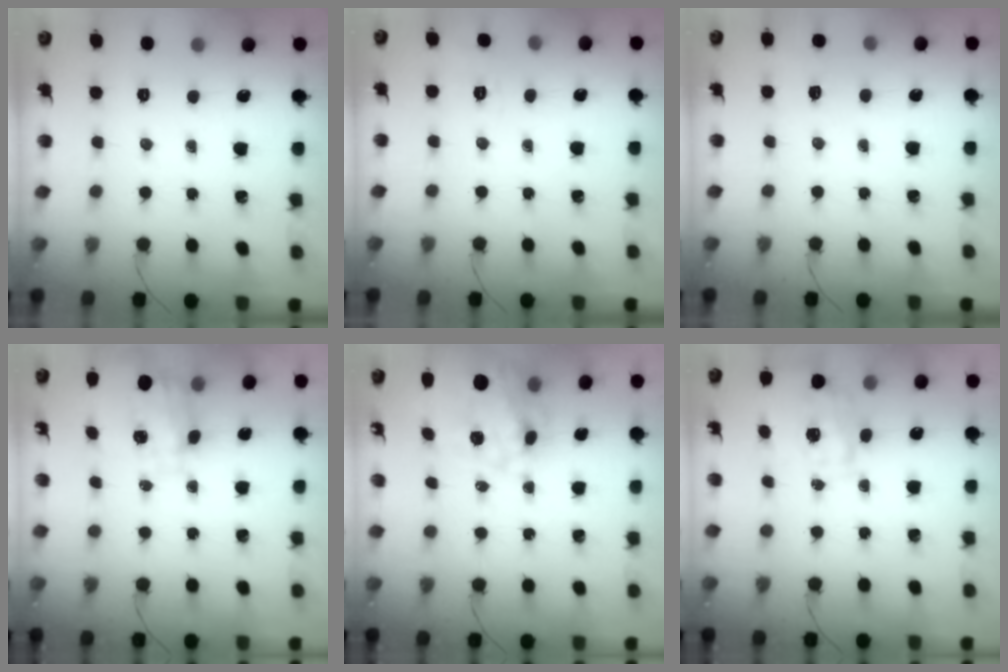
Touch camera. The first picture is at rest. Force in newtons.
{"total": 2.7, "press": 1.6, "slide": 2.1}
{"total": 8.1, "press": 7.9, "slide": 1.8}
{"total": 3.5, "press": 3.2, "slide": 1.4}
{"total": 17.9, "press": 17.5, "slide": 3.7}
{"total": 1.9, "press": 1.8, "slide": 0.6}